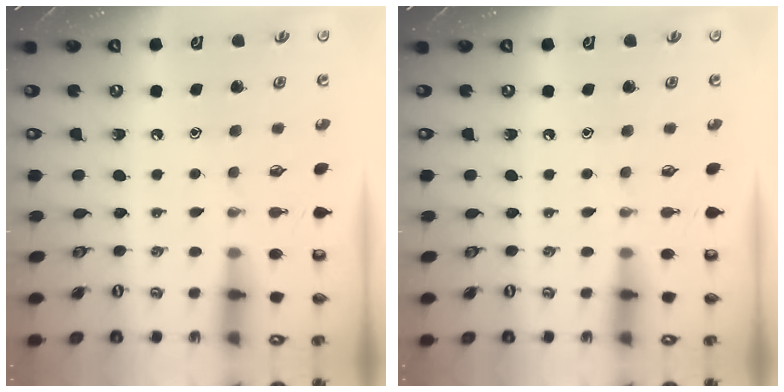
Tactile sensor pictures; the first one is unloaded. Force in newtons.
{"total": 0.0}